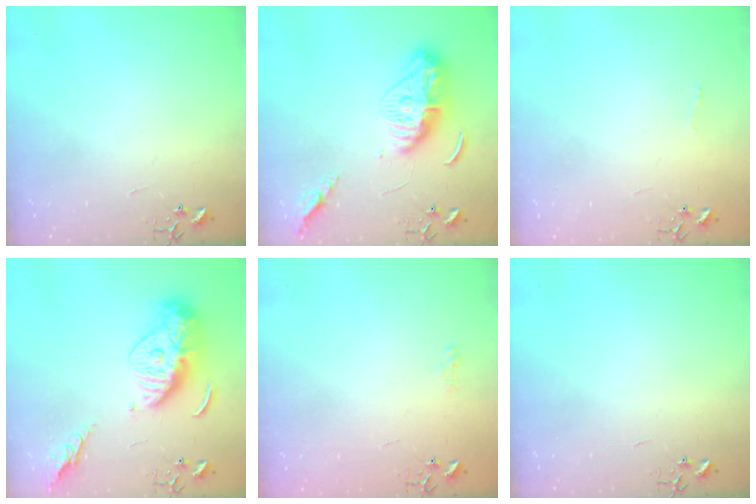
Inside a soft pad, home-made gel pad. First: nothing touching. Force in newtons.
{"total": 13.7, "press": 13.7, "slide": 1.4}
{"total": 3.7, "press": 3.6, "slide": 0.5}
{"total": 16.9, "press": 16.8, "slide": 1.6}
{"total": 6.5, "press": 6.5, "slide": 0.6}
{"total": 0.0}